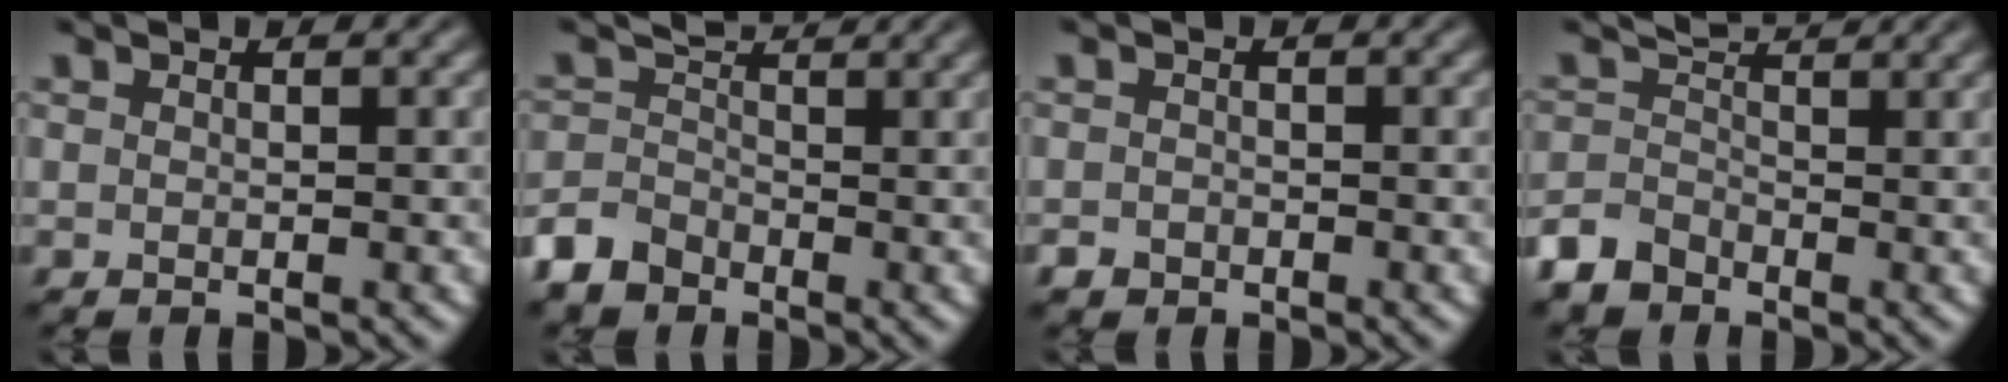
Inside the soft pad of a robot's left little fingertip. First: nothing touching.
{"total": 3.3, "force": [-1.8, 2.4, 1.4], "torque": [-0.028, 0.001, -0.047]}
{"total": 1.1, "force": [-0.7, 0.7, 0.1], "torque": [0.003, -0.003, -0.014]}
{"total": 2.9, "force": [-1.4, 2.1, 1.3], "torque": [-0.029, 0.001, -0.036]}